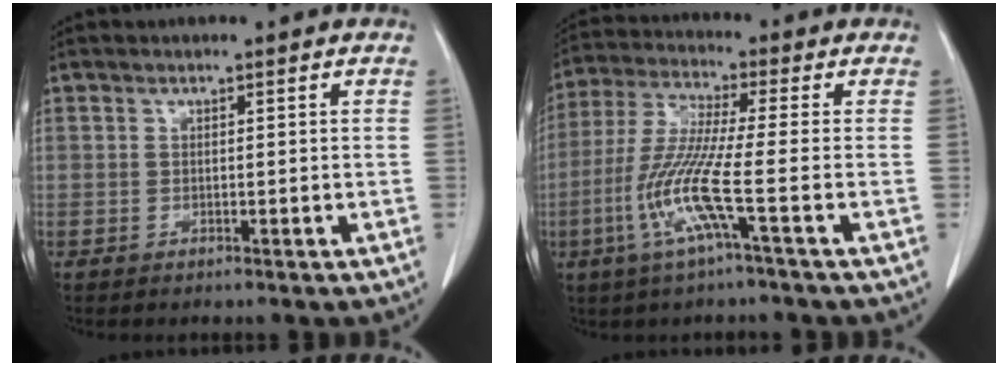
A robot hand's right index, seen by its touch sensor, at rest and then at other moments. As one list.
[{"total": 10.3, "force": [-3.5, -0.7, 9.7], "torque": [-0.204, -0.011, -0.077]}]